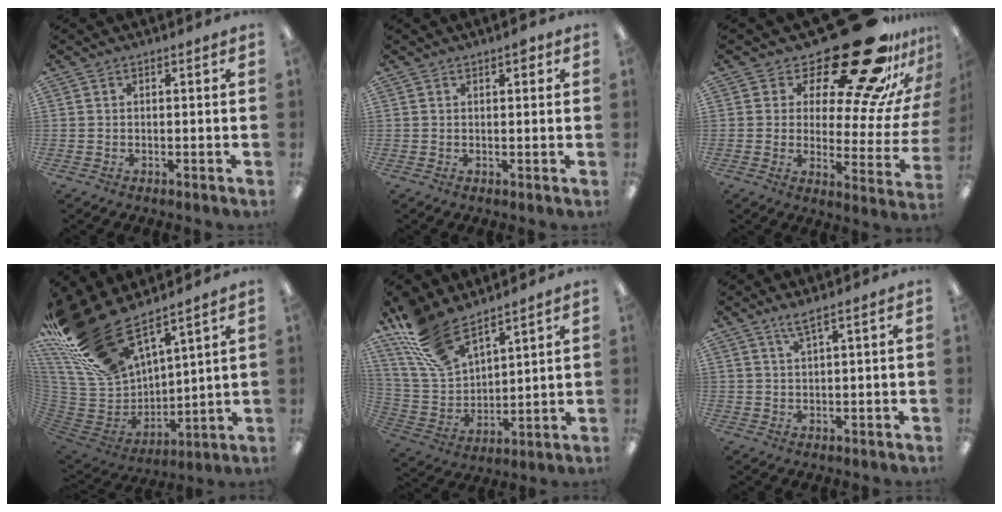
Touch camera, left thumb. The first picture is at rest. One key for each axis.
{"total": 2.0, "fx": 1.1, "fy": 1.0, "fz": 1.3, "tx": -0.011, "ty": -0.004, "tz": 0.016}
{"total": 25.8, "fx": 18.6, "fy": 8.5, "fz": 15.7, "tx": -0.198, "ty": -0.147, "tz": 0.308}
{"total": 25.0, "fx": 18.8, "fy": 10.0, "fz": 13.1, "tx": -0.266, "ty": -0.111, "tz": 0.340}
{"total": 15.5, "fx": 12.1, "fy": 6.5, "fz": 7.2, "tx": -0.180, "ty": -0.055, "tz": 0.228}
{"total": 2.8, "fx": 2.1, "fy": -0.1, "fz": 1.8, "tx": -0.042, "ty": 0.000, "tz": 0.037}